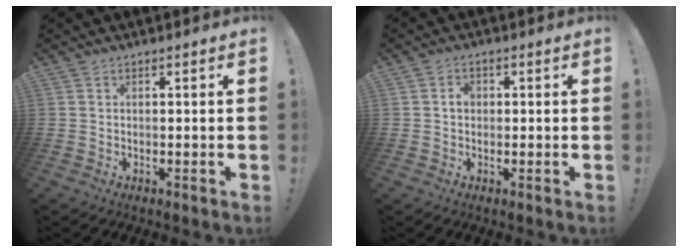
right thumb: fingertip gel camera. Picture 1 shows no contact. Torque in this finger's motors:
{"motor_torque": [0.36, 0.49, 0.38, -0.27, 0.17]}